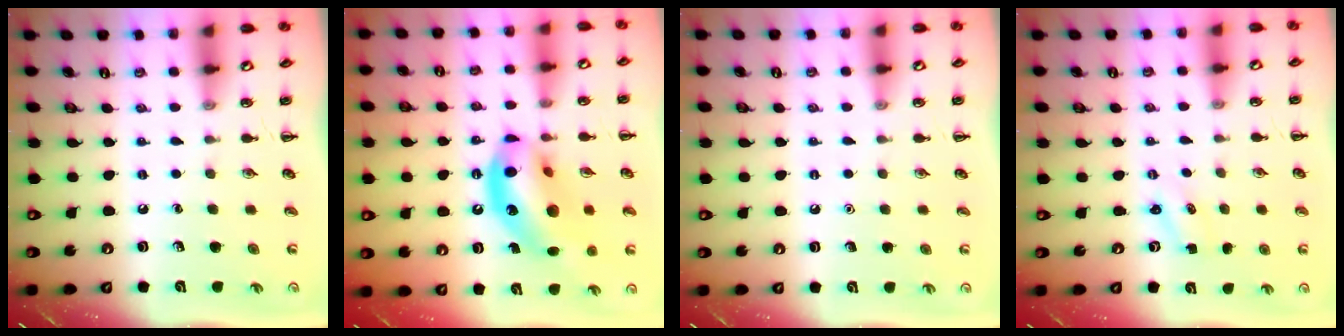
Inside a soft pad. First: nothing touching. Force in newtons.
{"total": 18.3, "press": 17.6, "slide": 4.8}
{"total": 1.6, "press": 1.6, "slide": 0.1}
{"total": 0.9, "press": 0.8, "slide": 0.3}